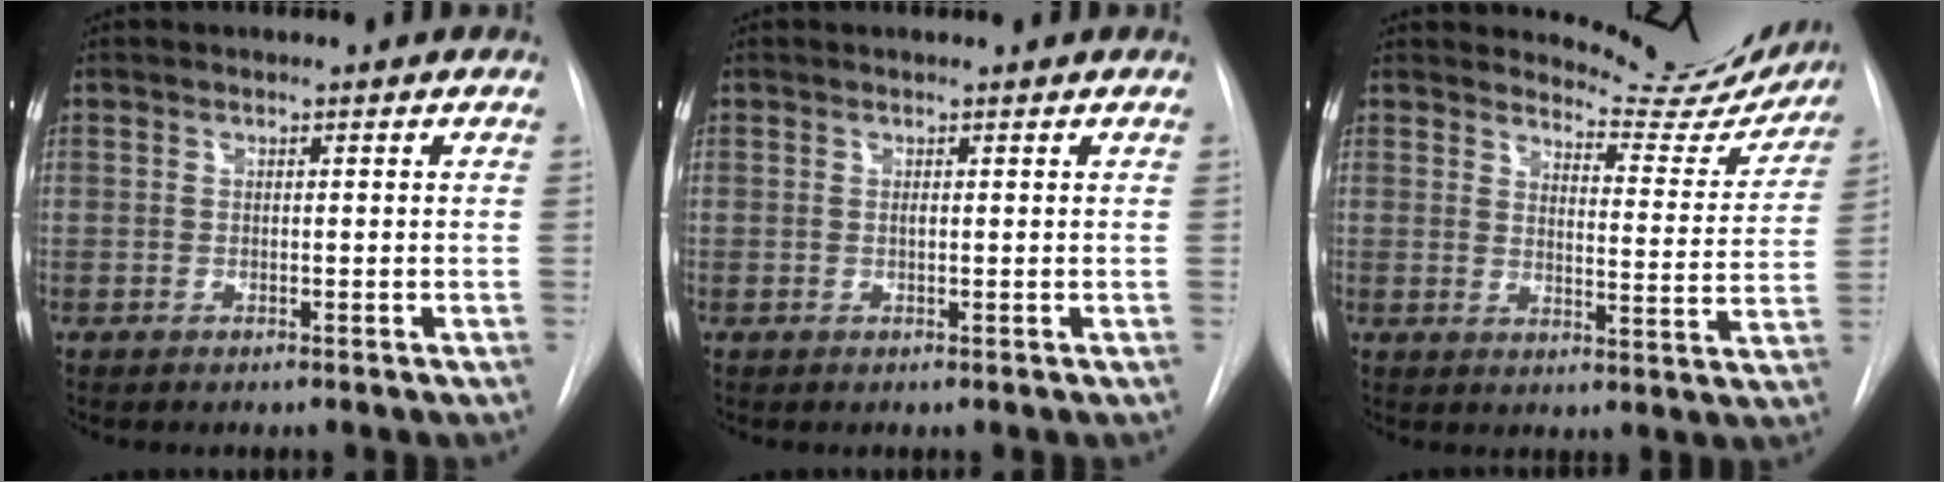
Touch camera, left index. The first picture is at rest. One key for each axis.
{"total": 0.6, "fx": 0.4, "fy": 0.1, "fz": 0.5, "tx": -0.013, "ty": 0.008, "tz": 0.008}
{"total": 11.7, "fx": 11.5, "fy": 2.0, "fz": 0.5, "tx": 0.003, "ty": -0.059, "tz": 0.127}